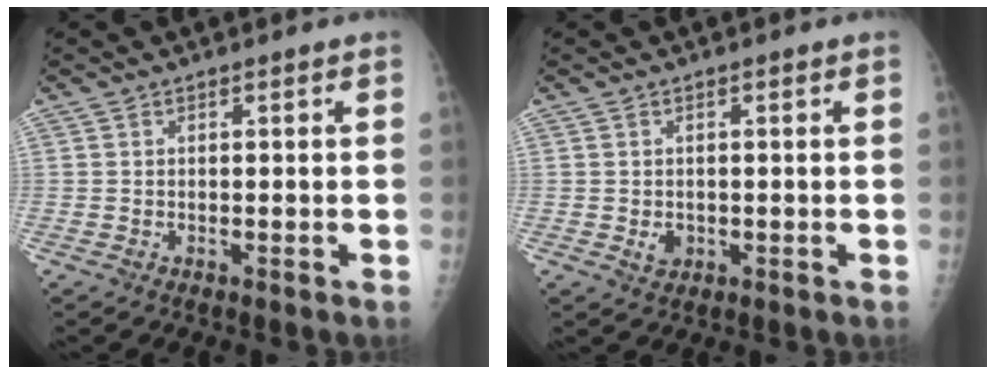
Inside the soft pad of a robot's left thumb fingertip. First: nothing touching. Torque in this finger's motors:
{"motor_torque": [0.17, 0.23, 0.25, 0.01, -0.02]}